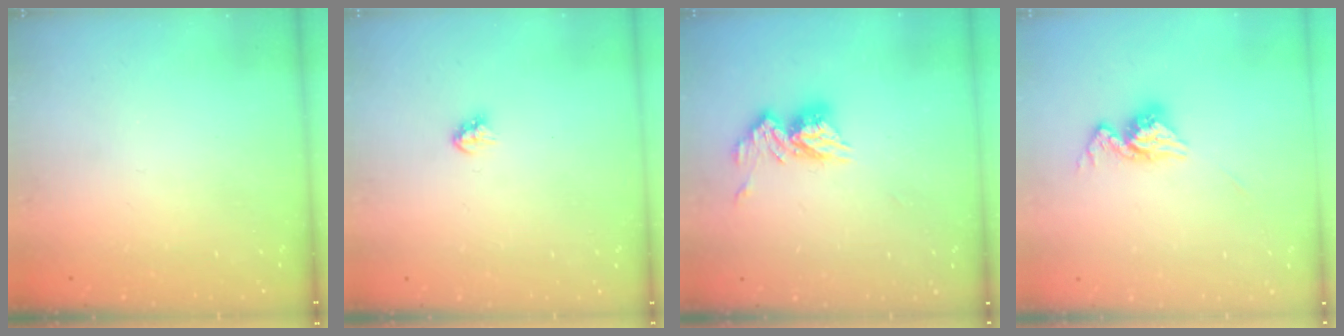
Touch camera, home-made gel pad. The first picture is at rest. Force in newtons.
{"total": 3.4, "press": 3.4, "slide": 0.3}
{"total": 11.5, "press": 11.4, "slide": 1.1}
{"total": 12.4, "press": 12.3, "slide": 1.0}